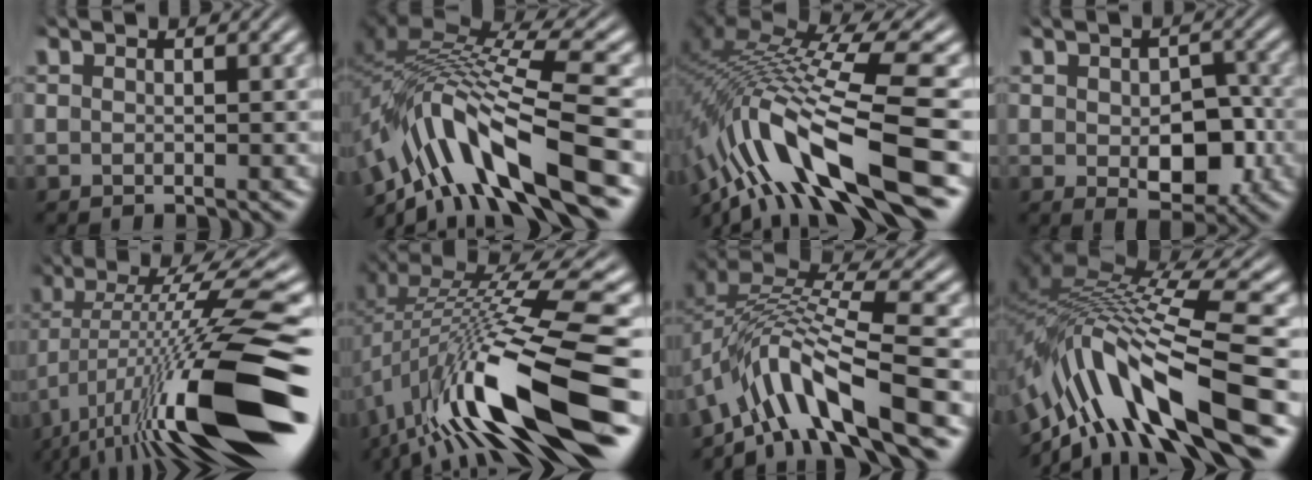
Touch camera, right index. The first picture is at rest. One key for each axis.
{"total": 12.0, "fx": -3.4, "fy": 6.9, "fz": 9.2, "tx": -0.199, "ty": -0.032, "tz": -0.041}
{"total": 11.8, "fx": -3.0, "fy": 5.9, "fz": 9.8, "tx": -0.210, "ty": -0.036, "tz": -0.030}
{"total": 5.2, "fx": -1.0, "fy": 3.2, "fz": 4.0, "tx": -0.055, "ty": -0.027, "tz": -0.003}
{"total": 14.2, "fx": -1.5, "fy": 4.2, "fz": 13.5, "tx": -0.205, "ty": -0.005, "tz": -0.003}
{"total": 11.3, "fx": -2.3, "fy": 3.8, "fz": 10.5, "tx": -0.181, "ty": -0.011, "tz": -0.017}
{"total": 9.0, "fx": -3.1, "fy": 4.8, "fz": 7.0, "tx": -0.145, "ty": -0.024, "tz": -0.040}
{"total": 13.1, "fx": -2.8, "fy": 7.0, "fz": 10.6, "tx": -0.210, "ty": -0.024, "tz": -0.033}